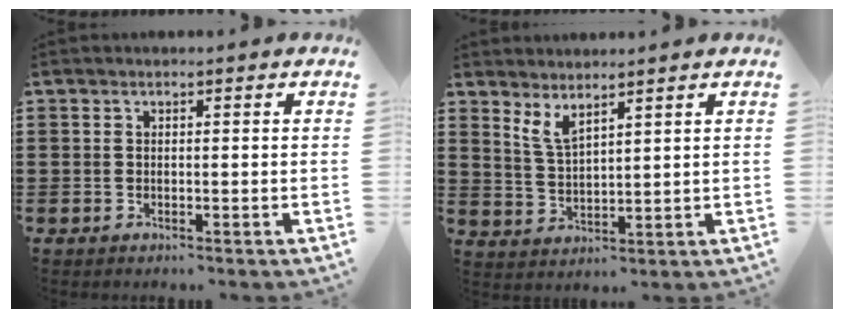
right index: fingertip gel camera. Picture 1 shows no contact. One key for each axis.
{"total": 3.6, "fx": 2.7, "fy": 0.8, "fz": 2.2, "tx": -0.050, "ty": 0.000, "tz": 0.050}